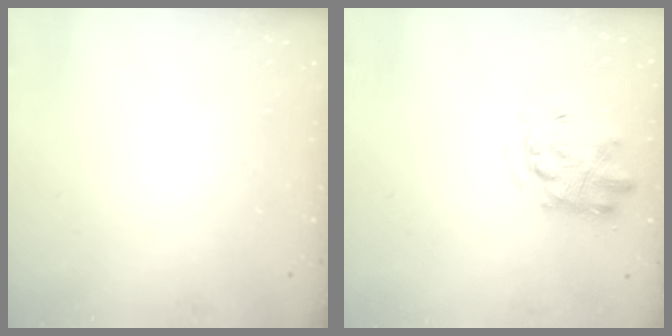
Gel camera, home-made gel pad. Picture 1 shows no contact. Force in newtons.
{"total": 3.1, "press": 3.0, "slide": 0.8}